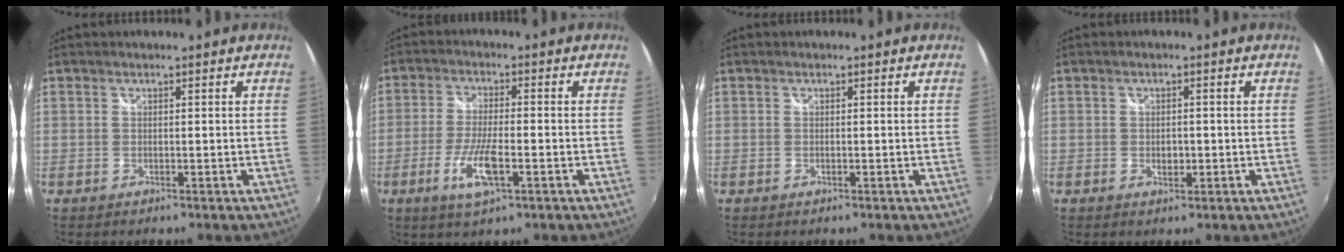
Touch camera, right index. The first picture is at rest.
{"total": 8.1, "force": [-3.2, 1.7, 7.2], "torque": [-0.153, -0.011, -0.062]}
{"total": 0.0}
{"total": 2.1, "force": [-0.4, 1.4, 1.5], "torque": [-0.025, 0.000, -0.007]}